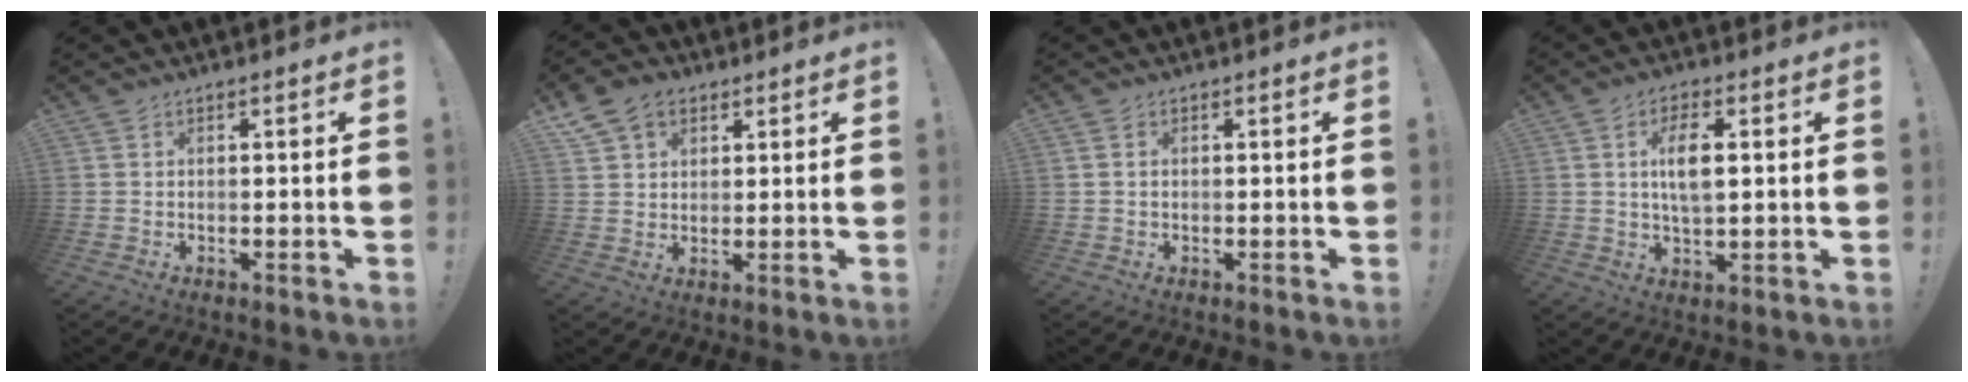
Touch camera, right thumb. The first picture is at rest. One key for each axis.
{"total": 8.7, "fx": 4.8, "fy": 6.4, "fz": 3.4, "tx": -0.054, "ty": -0.016, "tz": 0.095}
{"total": 0.9, "fx": 0.1, "fy": 0.7, "fz": 0.5, "tx": -0.012, "ty": 0.004, "tz": 0.003}
{"total": 8.0, "fx": 1.6, "fy": 3.8, "fz": 6.9, "tx": -0.122, "ty": -0.006, "tz": 0.019}